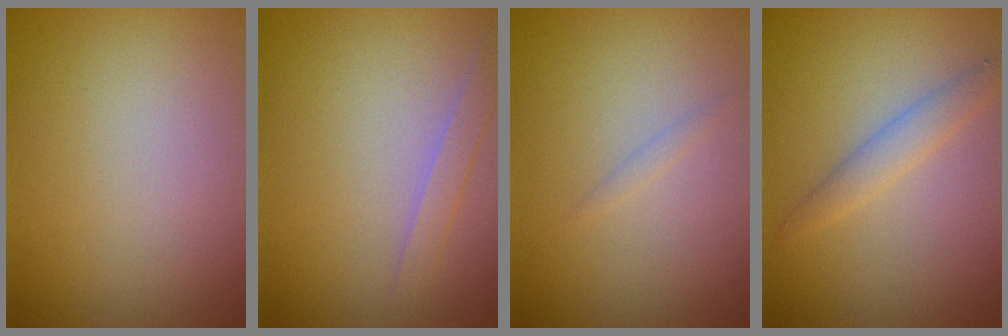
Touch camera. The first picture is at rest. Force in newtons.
{"total": 1.4, "press": 1.4, "slide": 0.1}
{"total": 0.5, "press": 0.5, "slide": 0.0}
{"total": 1.9, "press": 1.9, "slide": 0.1}